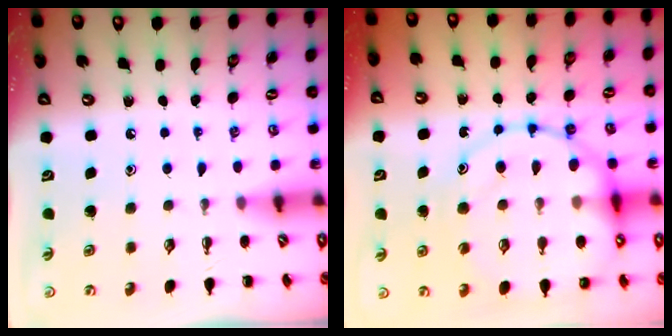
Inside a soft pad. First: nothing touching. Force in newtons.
{"total": 22.4, "press": 22.2, "slide": 2.9}